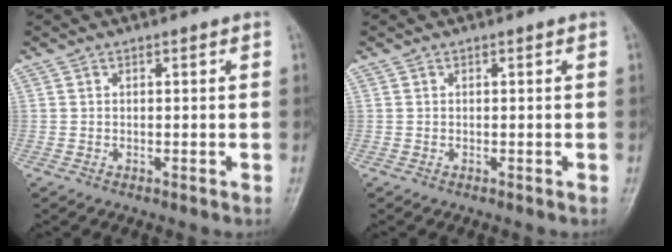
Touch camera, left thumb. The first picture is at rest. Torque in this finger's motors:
{"motor_torque": [0.00, 0.02, -0.11, -0.06, 0.00]}